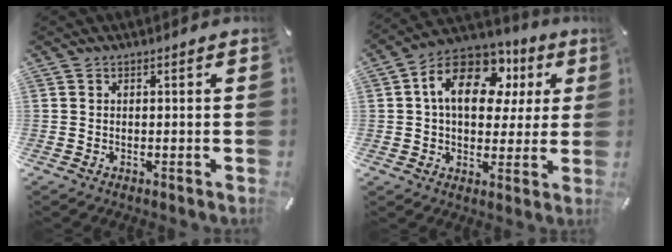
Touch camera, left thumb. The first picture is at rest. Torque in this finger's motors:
{"motor_torque": [0.19, 1.06, 1.51, -1.26, 0.48]}